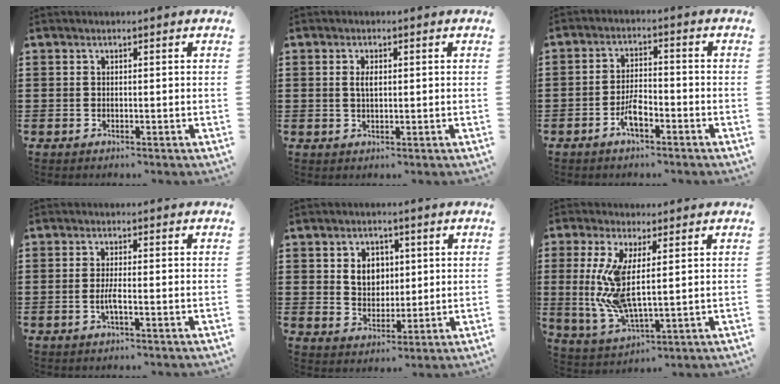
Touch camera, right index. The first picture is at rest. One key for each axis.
{"total": 2.1, "fx": 0.4, "fy": 0.8, "fz": 1.9, "tx": -0.039, "ty": 0.005, "tz": 0.004}
{"total": 4.0, "fx": -2.5, "fy": 1.4, "fz": 2.8, "tx": -0.060, "ty": 0.004, "tz": -0.051}
{"total": 2.3, "fx": -0.9, "fy": 0.2, "fz": 2.1, "tx": -0.044, "ty": -0.003, "tz": -0.019}
{"total": 4.9, "fx": 1.2, "fy": 4.1, "fz": 2.5, "tx": -0.057, "ty": 0.010, "tz": 0.016}
{"total": 9.1, "fx": 1.6, "fy": 2.8, "fz": 8.5, "tx": -0.197, "ty": -0.019, "tz": 0.025}